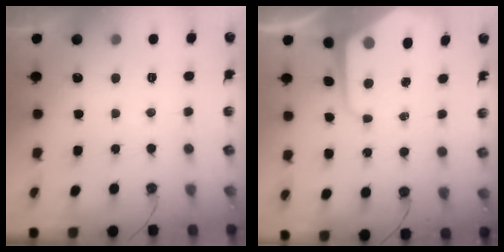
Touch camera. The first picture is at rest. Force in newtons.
{"total": 10.2, "press": 10.2, "slide": 1.0}